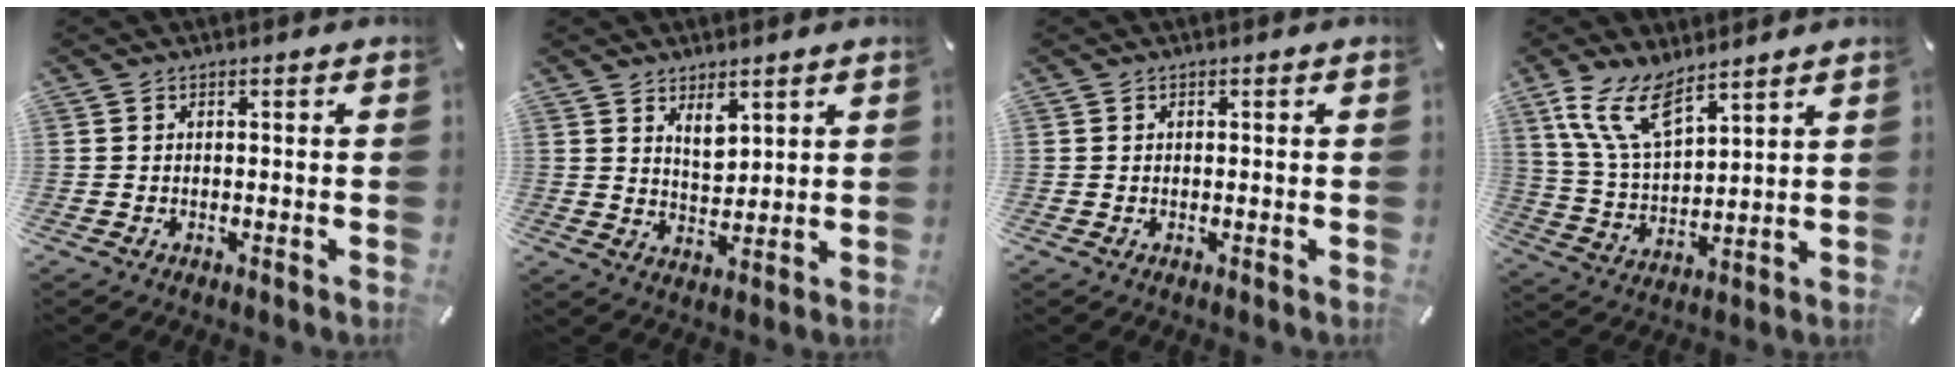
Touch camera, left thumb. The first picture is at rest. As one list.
[{"total": 5.4, "force": [3.8, 2.9, 2.5], "torque": [-0.037, -0.021, 0.066]}, {"total": 0.0}, {"total": 12.2, "force": [8.5, 4.8, 7.3], "torque": [-0.185, -0.038, 0.157]}]